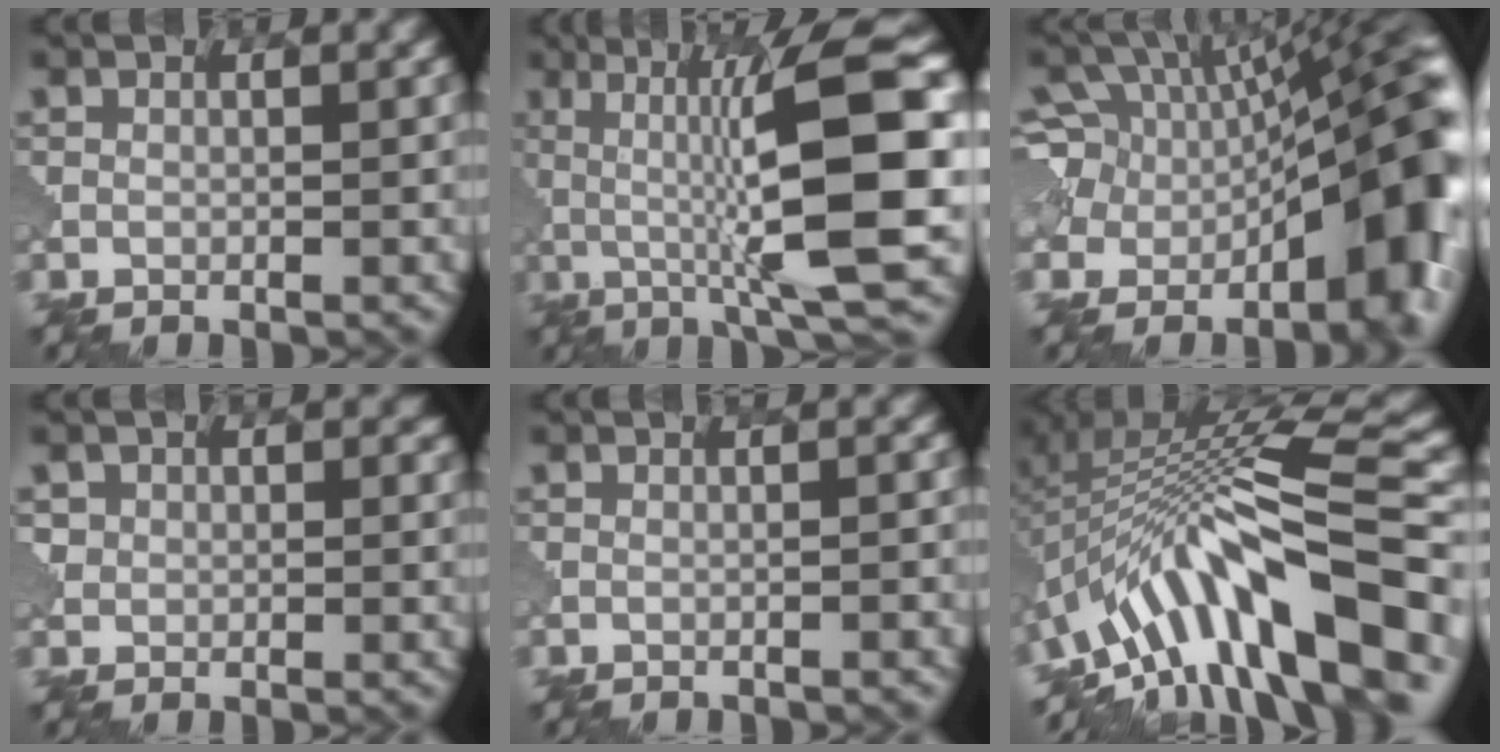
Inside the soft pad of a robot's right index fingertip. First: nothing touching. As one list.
[{"total": 11.4, "force": [-0.5, 1.8, 11.3], "torque": [-0.178, 0.009, 0.007]}, {"total": 13.0, "force": [-3.4, 7.9, 9.8], "torque": [-0.131, 0.007, -0.049]}, {"total": 3.4, "force": [1.5, 2.8, 1.3], "torque": [-0.026, 0.003, 0.036]}, {"total": 1.0, "force": [0.0, 0.5, 0.9], "torque": [0.007, 0.005, -0.016]}, {"total": 12.4, "force": [-5.5, 3.2, 10.6], "torque": [-0.173, 0.033, -0.072]}]